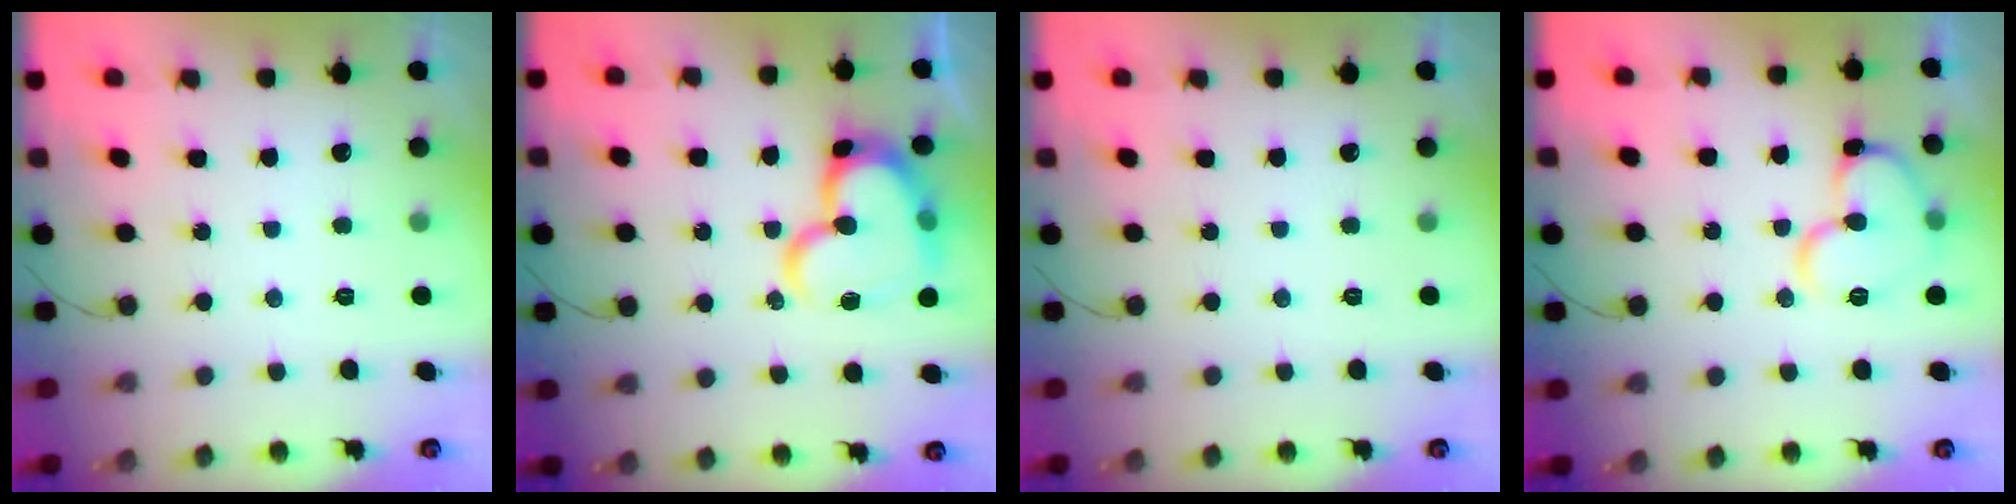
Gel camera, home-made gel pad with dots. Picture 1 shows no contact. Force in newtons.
{"total": 20.0, "press": 19.9, "slide": 2.1}
{"total": 0.0}
{"total": 13.2, "press": 13.1, "slide": 1.7}